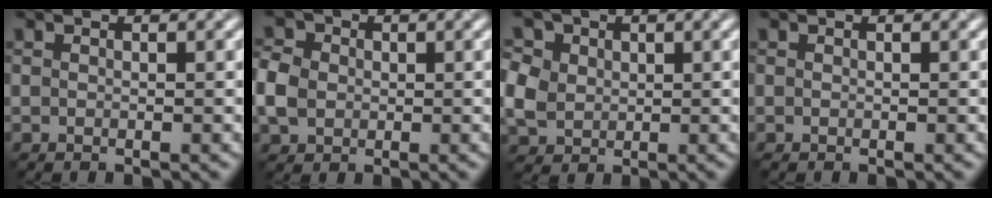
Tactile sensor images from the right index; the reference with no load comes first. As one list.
[{"total": 4.0, "force": [-0.1, 3.5, 1.9], "torque": [-0.054, 0.012, -0.002]}, {"total": 6.9, "force": [2.4, 5.6, 3.3], "torque": [-0.078, 0.033, 0.026]}, {"total": 0.0}]